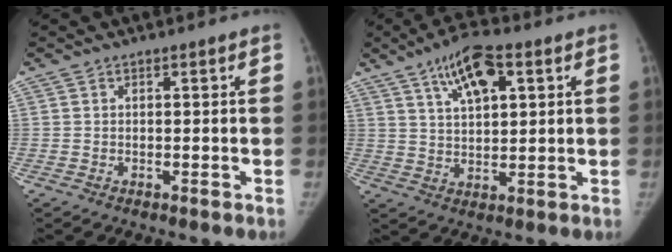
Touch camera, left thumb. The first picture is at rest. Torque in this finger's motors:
{"motor_torque": [0.22, 0.39, 0.40, 0.22, 0.09]}